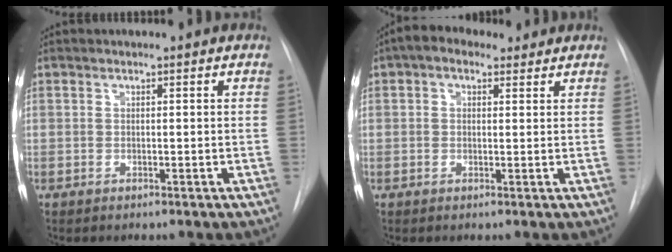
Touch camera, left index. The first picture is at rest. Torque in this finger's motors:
{"motor_torque": [0.31, -0.19, -0.02, 0.02]}